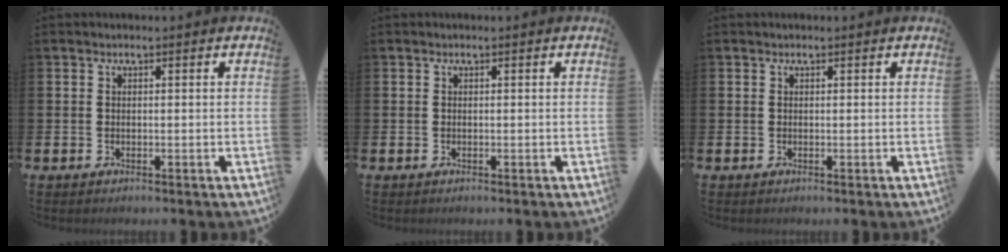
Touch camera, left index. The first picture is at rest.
{"total": 0.0}
{"total": 0.0}